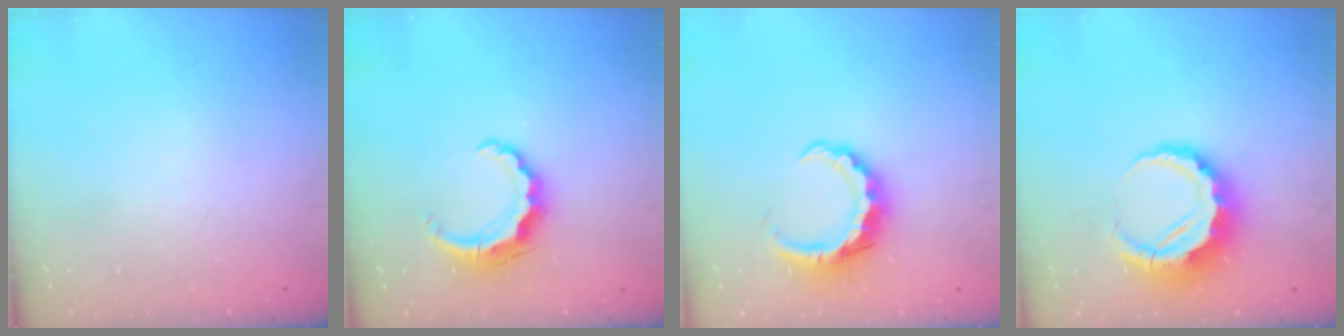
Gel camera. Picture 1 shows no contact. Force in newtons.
{"total": 7.4, "press": 7.4, "slide": 0.2}
{"total": 8.7, "press": 8.6, "slide": 1.6}
{"total": 9.5, "press": 9.4, "slide": 1.8}